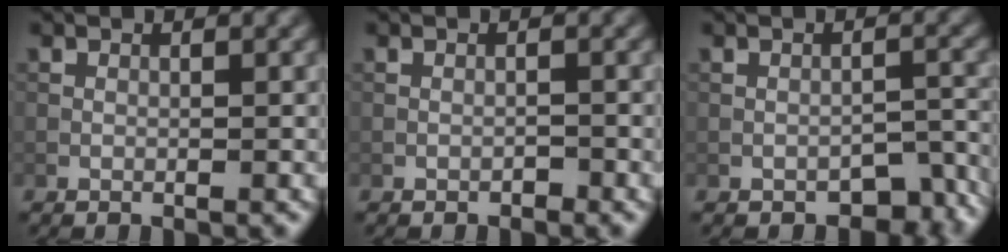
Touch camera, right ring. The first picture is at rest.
{"total": 0.5, "force": [-0.4, 0.3, 0.2], "torque": [0.000, 0.000, -0.007]}
{"total": 3.3, "force": [-2.5, 1.6, 1.5], "torque": [-0.011, -0.003, -0.029]}